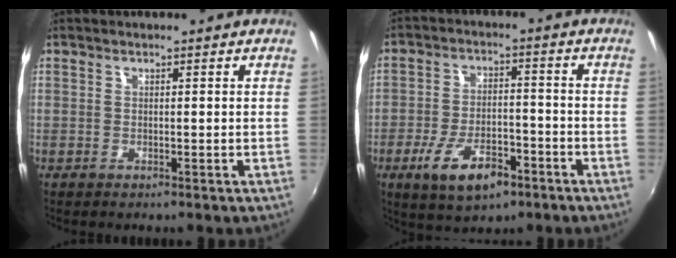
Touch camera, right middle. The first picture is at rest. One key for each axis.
{"total": 10.7, "fx": -5.8, "fy": 4.7, "fz": 7.6, "tx": -0.159, "ty": -0.007, "tz": -0.093}